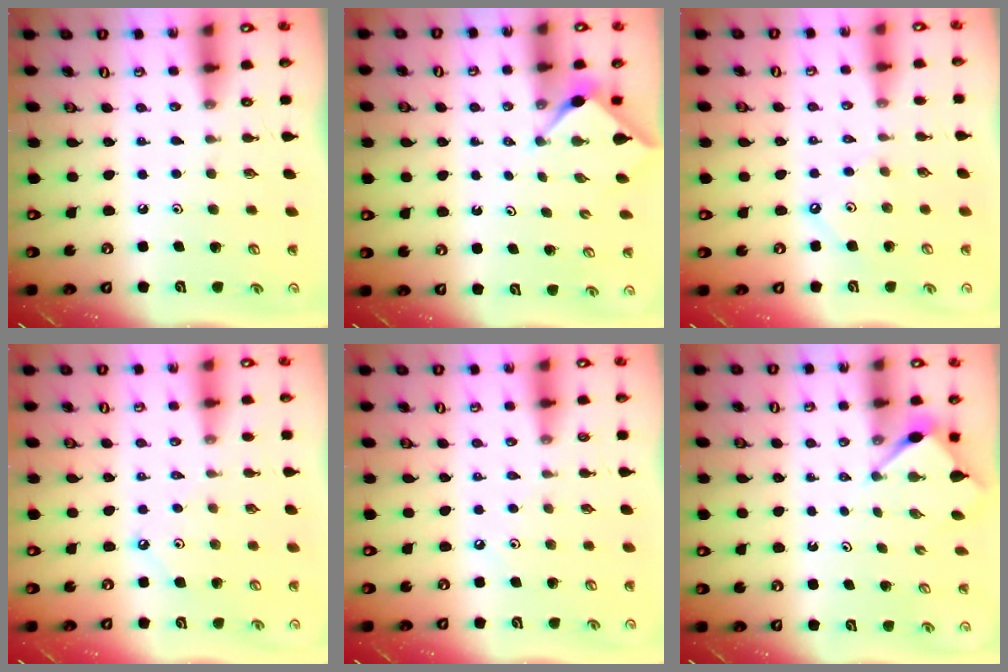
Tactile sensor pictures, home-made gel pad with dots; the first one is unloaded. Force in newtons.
{"total": 2.9, "press": 2.9, "slide": 0.3}
{"total": 2.1, "press": 2.1, "slide": 0.3}
{"total": 3.7, "press": 3.7, "slide": 0.3}
{"total": 2.9, "press": 2.9, "slide": 0.4}
{"total": 3.4, "press": 3.3, "slide": 0.3}